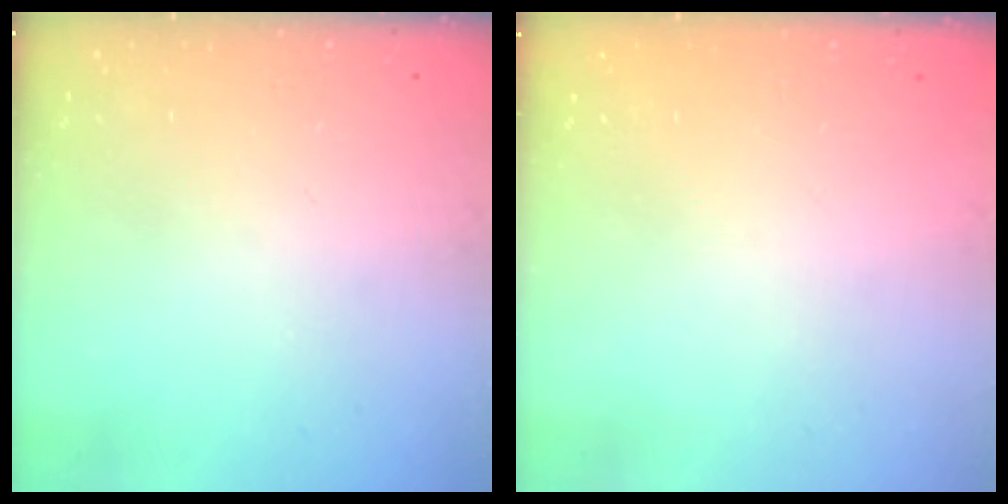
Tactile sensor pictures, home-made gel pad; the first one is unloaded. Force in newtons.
{"total": 0.0}